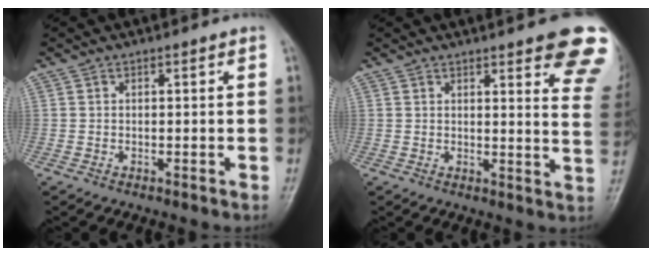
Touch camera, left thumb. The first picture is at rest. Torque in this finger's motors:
{"motor_torque": [3.41, 1.60, 1.57, -1.08, 0.04]}